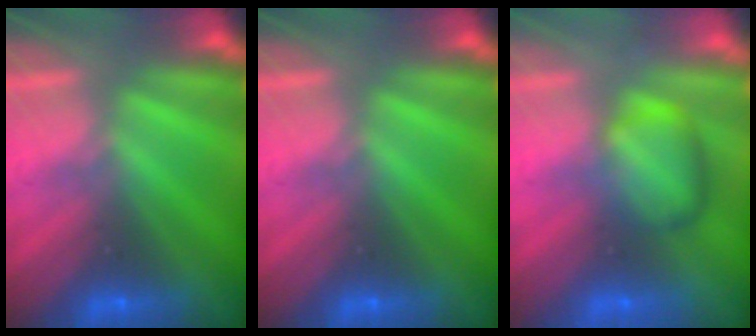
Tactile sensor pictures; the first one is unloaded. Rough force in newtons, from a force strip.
{"total": 0.0}
{"total": 2.4}